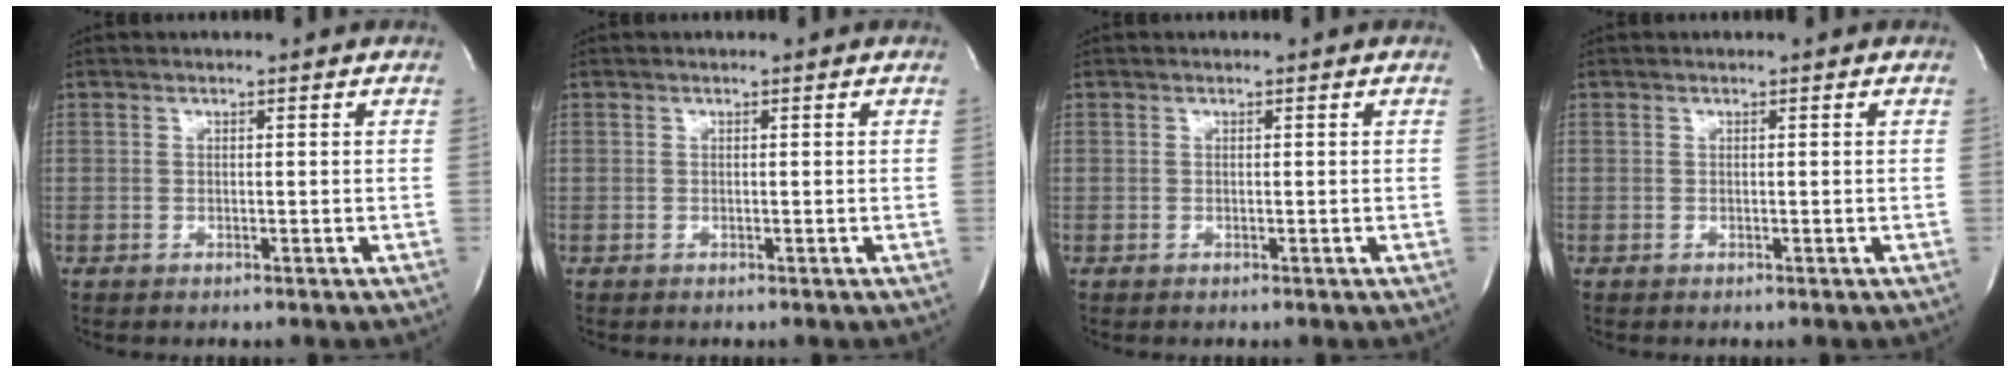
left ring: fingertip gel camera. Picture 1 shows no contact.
{"total": 0.0}
{"total": 0.0}
{"total": 0.0}